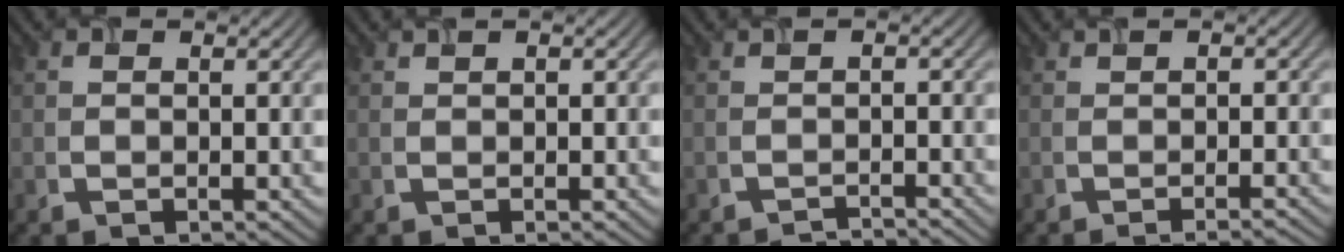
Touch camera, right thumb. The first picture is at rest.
{"total": 0.6, "force": [0.5, -0.1, 0.3], "torque": [-0.007, 0.003, 0.008]}
{"total": 1.5, "force": [-1.4, 0.0, 0.5], "torque": [-0.008, 0.000, -0.029]}
{"total": 2.0, "force": [-0.9, 0.2, 1.8], "torque": [-0.021, 0.001, -0.015]}